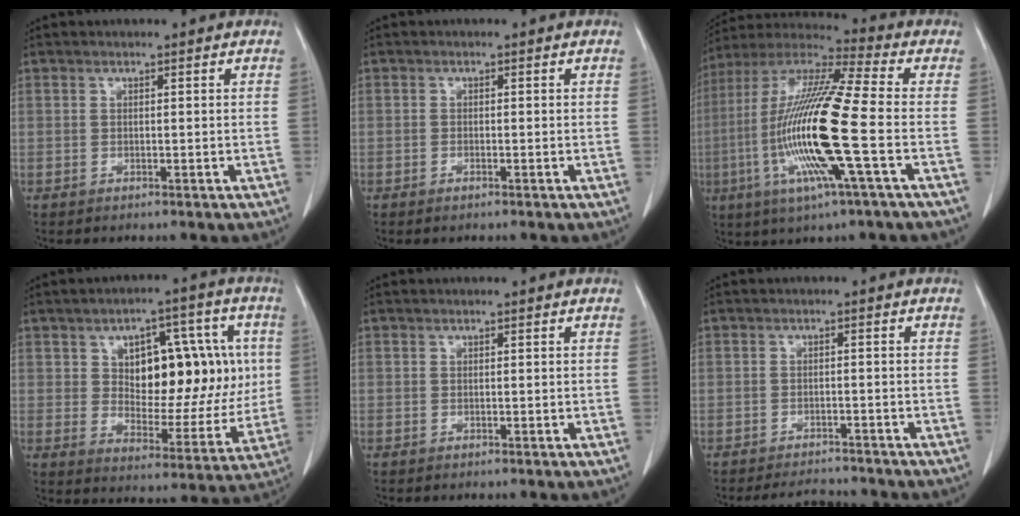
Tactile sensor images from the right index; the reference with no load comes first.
{"total": 0.8, "force": [-0.6, 0.2, 0.5], "torque": [-0.012, -0.001, -0.008]}
{"total": 18.8, "force": [-4.0, 0.3, 18.4], "torque": [-0.377, -0.011, -0.085]}
{"total": 16.9, "force": [3.2, 8.4, 14.3], "torque": [-0.198, 0.022, 0.060]}
{"total": 0.0}
{"total": 4.4, "force": [-4.3, 0.9, 0.3], "torque": [-0.003, -0.002, -0.065]}